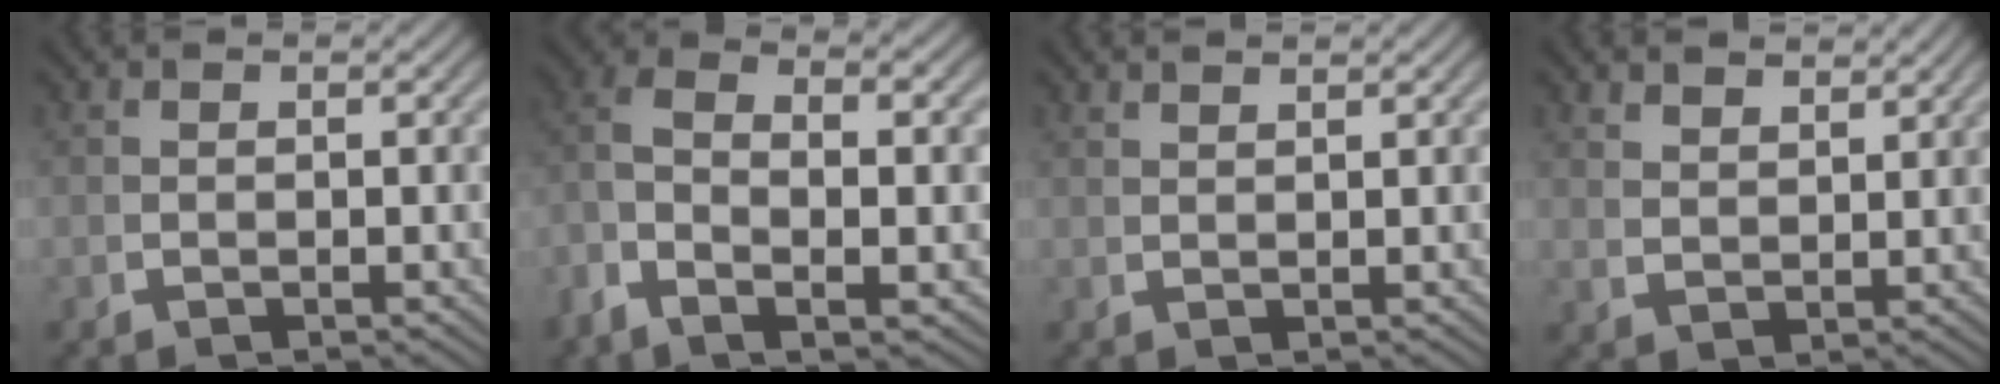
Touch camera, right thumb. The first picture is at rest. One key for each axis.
{"total": 6.7, "fx": 0.1, "fy": 3.2, "fz": 5.9, "tx": -0.140, "ty": -0.014, "tz": 0.004}
{"total": 1.7, "fx": 1.6, "fy": -0.5, "fz": 0.2, "tx": 0.004, "ty": 0.006, "tz": 0.033}
{"total": 2.9, "fx": 2.8, "fy": 0.5, "fz": 0.6, "tx": -0.004, "ty": 0.002, "tz": 0.061}